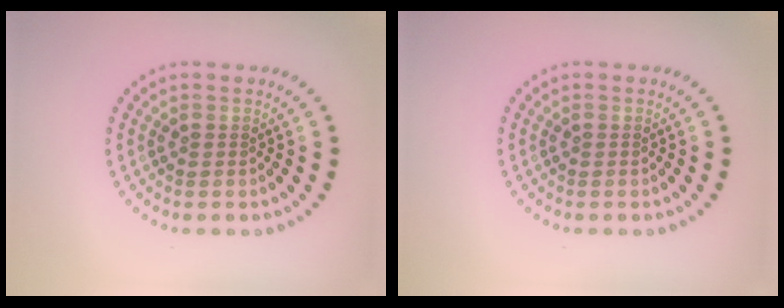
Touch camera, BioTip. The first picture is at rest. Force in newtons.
{"total": 0.0}